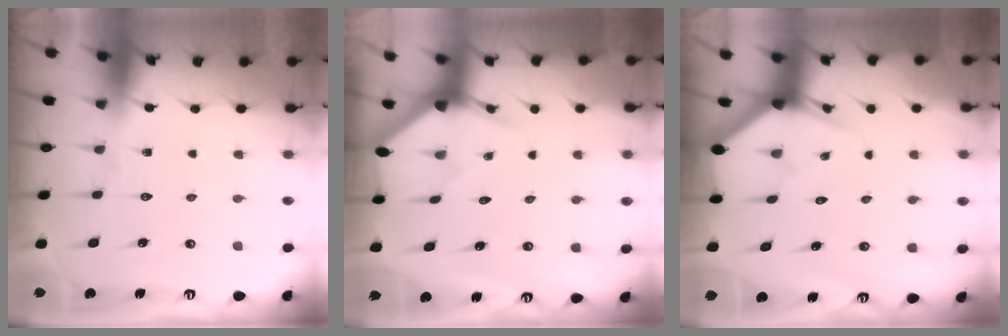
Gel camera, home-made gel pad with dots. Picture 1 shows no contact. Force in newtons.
{"total": 2.3, "press": 2.3, "slide": 0.1}
{"total": 2.8, "press": 2.8, "slide": 0.0}